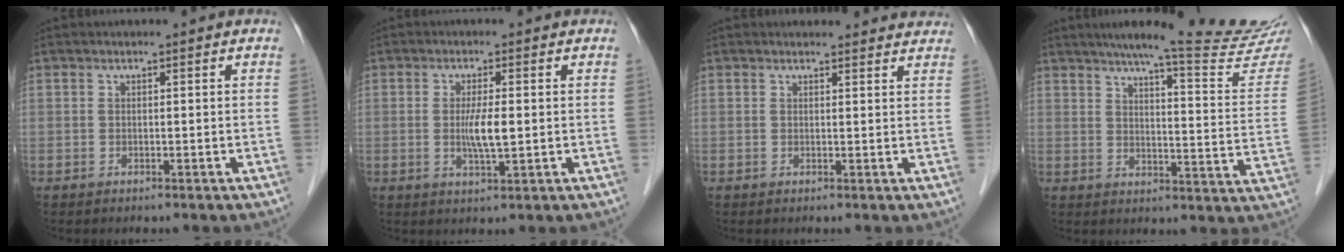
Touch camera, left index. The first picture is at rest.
{"total": 4.1, "force": [-0.3, 0.5, 4.1], "torque": [-0.083, -0.010, -0.003]}
{"total": 6.9, "force": [6.6, 1.6, 0.8], "torque": [0.012, 0.004, 0.052]}
{"total": 21.0, "force": [18.6, -0.5, 9.8], "torque": [-0.131, -0.076, 0.227]}